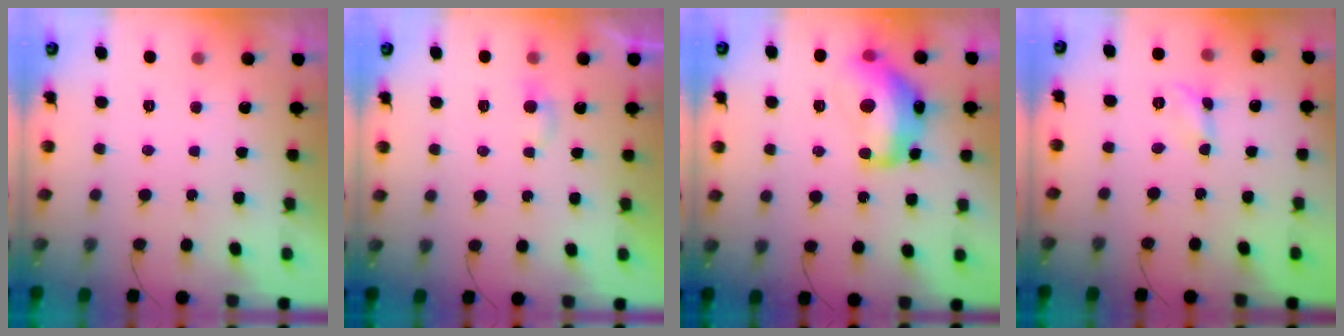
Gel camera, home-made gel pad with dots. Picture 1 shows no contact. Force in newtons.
{"total": 2.8, "press": 2.8, "slide": 0.2}
{"total": 16.6, "press": 16.6, "slide": 1.0}
{"total": 2.5, "press": 2.5, "slide": 0.3}